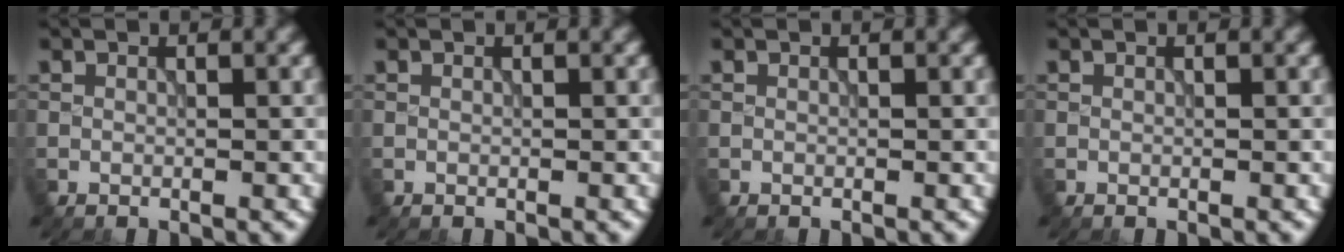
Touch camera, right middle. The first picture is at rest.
{"total": 0.0}
{"total": 0.0}
{"total": 0.0}